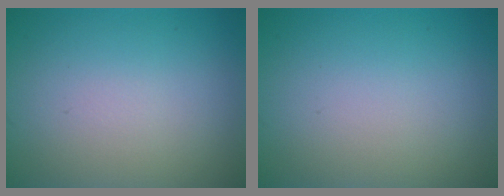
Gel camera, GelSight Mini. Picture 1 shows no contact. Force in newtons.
{"total": 0.0}